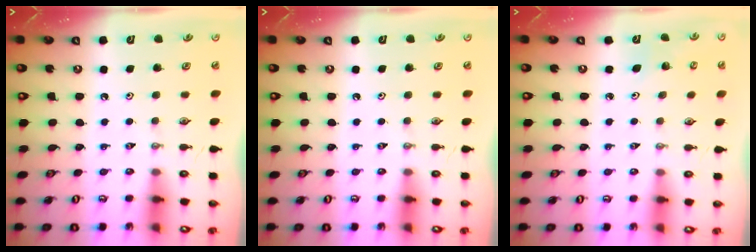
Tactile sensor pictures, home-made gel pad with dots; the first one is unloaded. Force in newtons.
{"total": 0.0}
{"total": 2.8, "press": 2.8, "slide": 0.3}